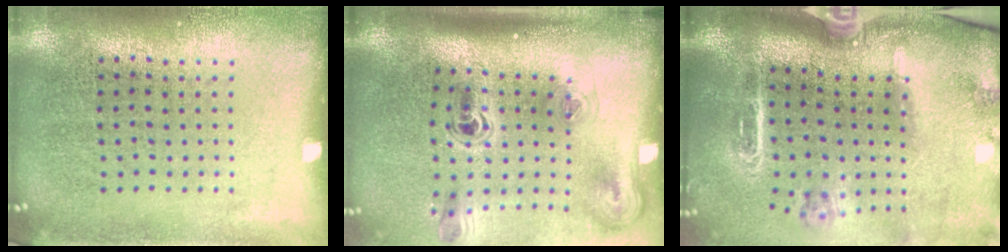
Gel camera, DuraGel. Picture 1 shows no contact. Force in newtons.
{"total": 2.3, "press": 1.5, "slide": 1.8}
{"total": 2.8, "press": 2.0, "slide": 2.0}